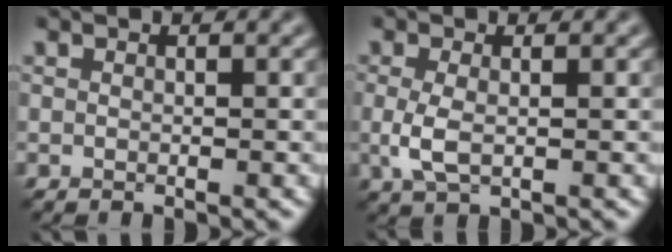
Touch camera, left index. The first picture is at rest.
{"total": 2.5, "force": [-0.3, 1.3, 2.2], "torque": [-0.058, -0.004, -0.005]}